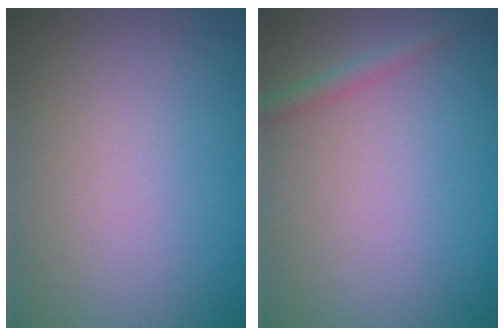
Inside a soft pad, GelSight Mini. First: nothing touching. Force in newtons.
{"total": 1.3, "press": 1.3, "slide": 0.0}